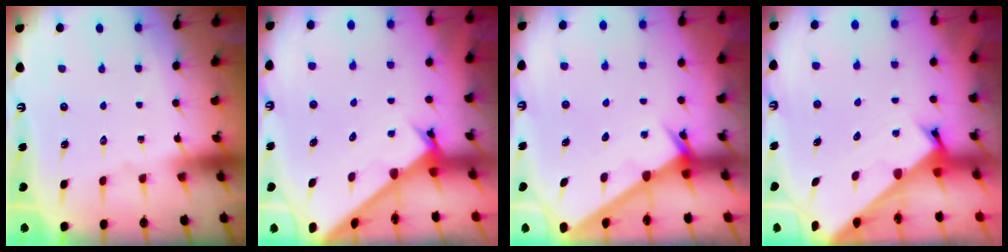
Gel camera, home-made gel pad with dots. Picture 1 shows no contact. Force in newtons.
{"total": 2.6, "press": 2.6, "slide": 0.3}
{"total": 2.6, "press": 2.6, "slide": 0.0}
{"total": 2.5, "press": 2.5, "slide": 0.3}